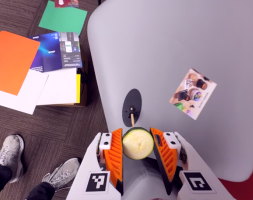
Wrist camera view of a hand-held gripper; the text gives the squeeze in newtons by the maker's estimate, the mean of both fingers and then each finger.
{"total": 9.2, "left": 9.5, "right": 8.9}